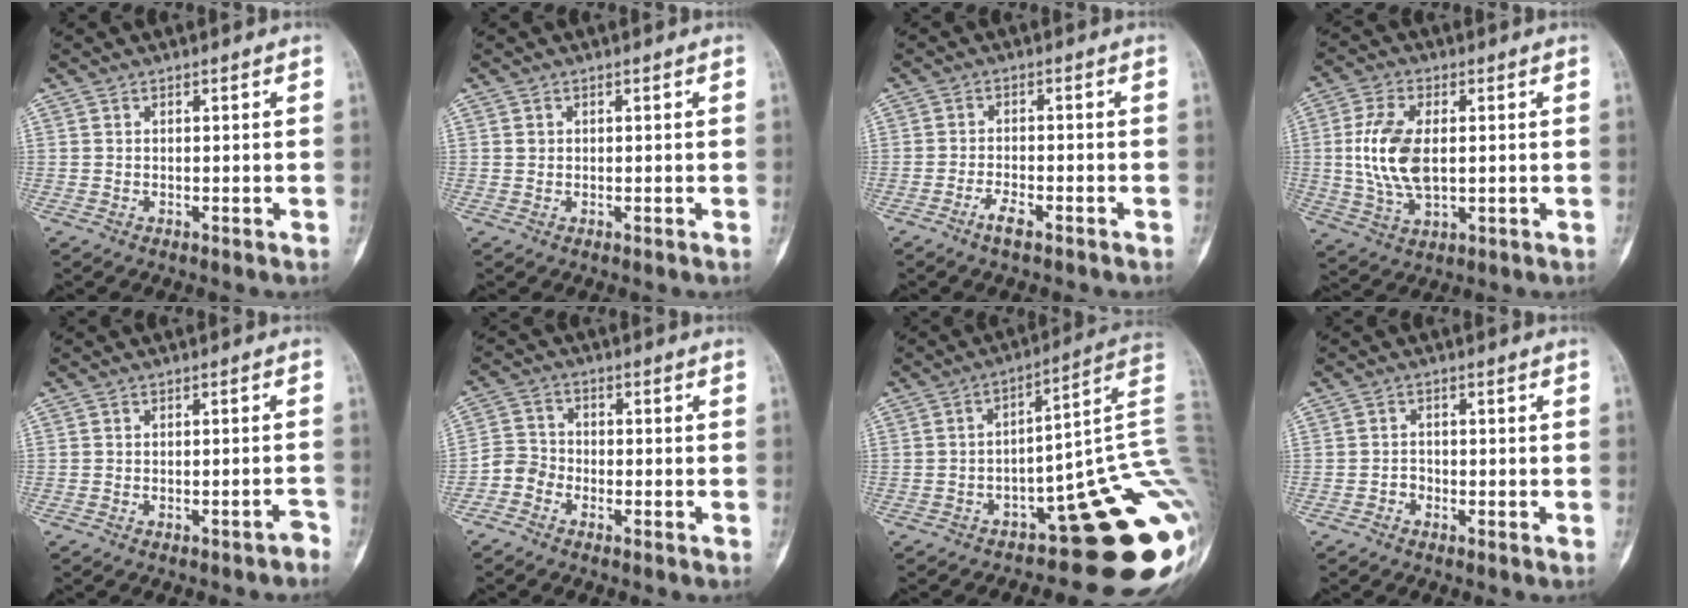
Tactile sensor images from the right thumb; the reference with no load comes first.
{"total": 0.9, "force": [0.2, 0.8, 0.3], "torque": [0.005, 0.002, 0.003]}
{"total": 3.2, "force": [-2.2, 1.1, 2.0], "torque": [-0.038, 0.013, -0.043]}
{"total": 12.0, "force": [0.7, 6.7, 9.9], "torque": [-0.198, -0.001, 0.018]}
{"total": 2.0, "force": [-1.7, 0.8, 0.7], "torque": [-0.002, 0.026, -0.021]}
{"total": 4.3, "force": [-2.5, 3.3, 1.1], "torque": [-0.005, 0.018, -0.061]}
{"total": 23.4, "force": [-8.4, 7.9, 20.3], "torque": [-0.153, 0.089, -0.106]}
{"total": 1.7, "force": [-1.0, 1.3, 0.3], "torque": [0.004, 0.007, -0.024]}